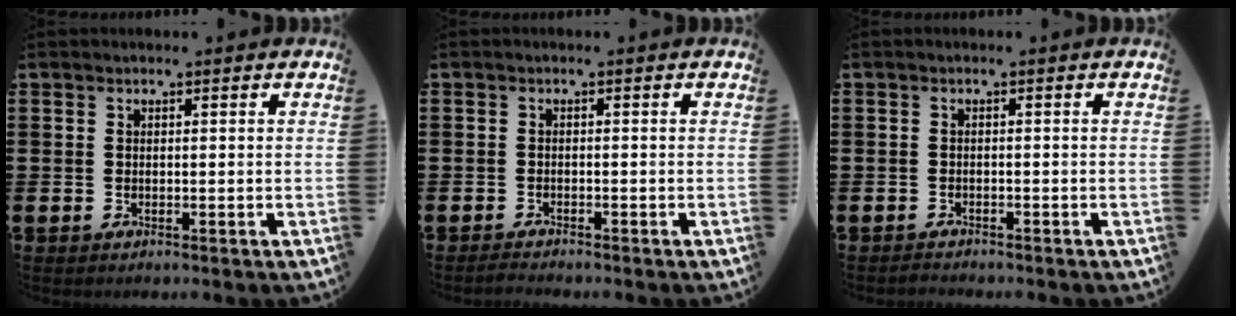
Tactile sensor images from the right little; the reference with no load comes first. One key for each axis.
{"total": 0.9, "fx": -0.9, "fy": 0.0, "fz": 0.2, "tx": -0.005, "ty": -0.001, "tz": -0.017}
{"total": 0.8, "fx": -0.8, "fy": 0.0, "fz": -0.1, "tx": 0.000, "ty": -0.001, "tz": -0.016}